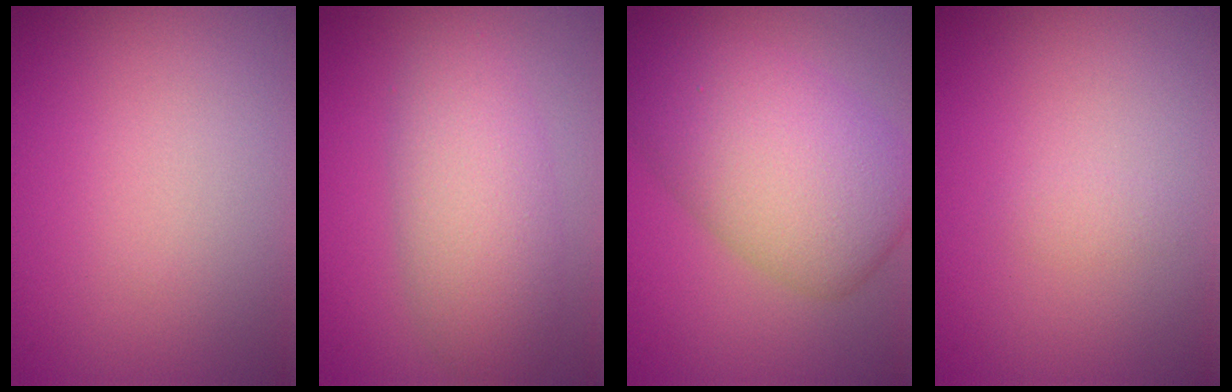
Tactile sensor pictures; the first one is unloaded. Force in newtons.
{"total": 5.0, "press": 5.0, "slide": 0.1}
{"total": 8.4, "press": 8.4, "slide": 0.1}
{"total": 0.7, "press": 0.7, "slide": 0.0}